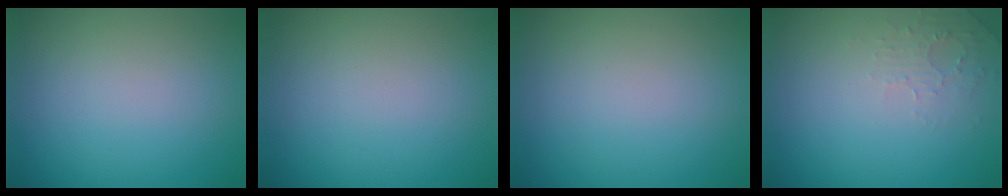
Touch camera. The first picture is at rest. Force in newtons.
{"total": 0.0}
{"total": 0.0}
{"total": 1.6, "press": 1.6, "slide": 0.4}